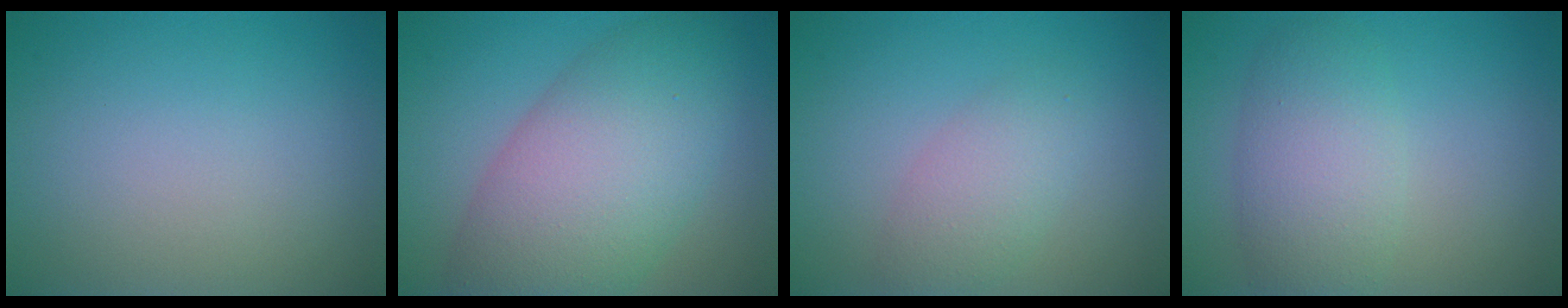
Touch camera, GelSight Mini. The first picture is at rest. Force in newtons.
{"total": 9.8, "press": 9.8, "slide": 0.3}
{"total": 3.0, "press": 3.0, "slide": 0.1}
{"total": 5.0, "press": 5.0, "slide": 0.3}